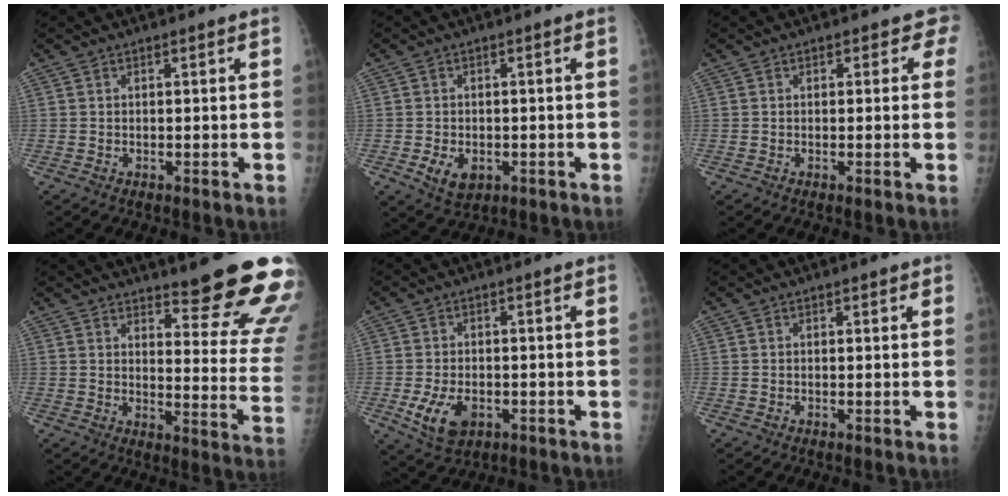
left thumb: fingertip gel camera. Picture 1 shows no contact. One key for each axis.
{"total": 4.8, "fx": -1.5, "fy": 3.4, "fz": 3.1, "tx": -0.044, "ty": -0.002, "tz": -0.015}
{"total": 2.0, "fx": 1.2, "fy": 1.5, "fz": 0.4, "tx": 0.024, "ty": -0.004, "tz": -0.004}
{"total": 19.2, "fx": 15.5, "fy": 3.4, "fz": 10.8, "tx": -0.108, "ty": -0.123, "tz": 0.190}
{"total": 7.2, "fx": -2.3, "fy": 4.6, "fz": 5.1, "tx": -0.089, "ty": -0.003, "tz": -0.031}
{"total": 0.7, "fx": 0.5, "fy": 0.5, "fz": 0.1, "tx": 0.003, "ty": -0.002, "tz": 0.001}